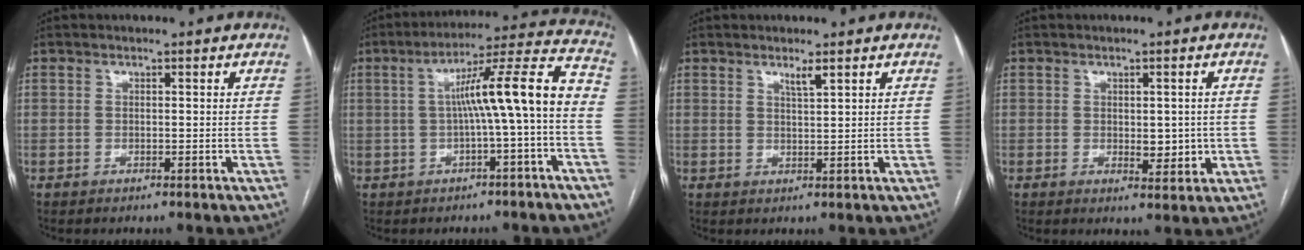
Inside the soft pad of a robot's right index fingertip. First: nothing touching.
{"total": 11.6, "force": [-1.1, -0.1, 11.6], "torque": [-0.171, 0.035, -0.016]}
{"total": 1.8, "force": [1.3, -0.1, 1.3], "torque": [-0.025, -0.004, 0.026]}
{"total": 3.9, "force": [-0.2, 1.9, 3.4], "torque": [-0.045, -0.006, 0.004]}